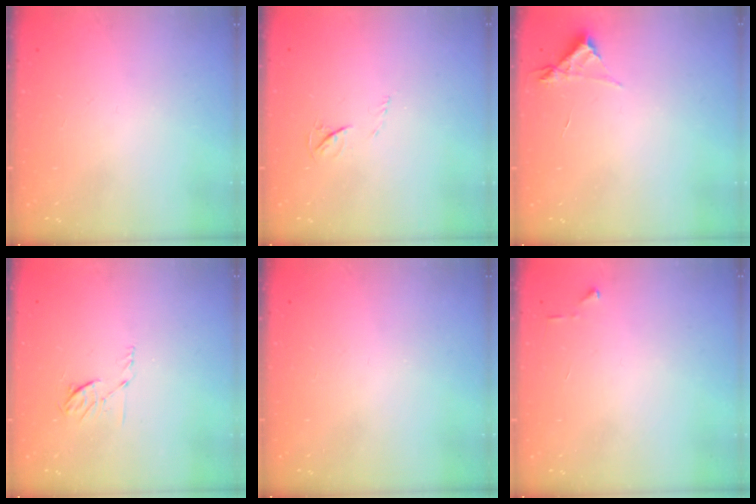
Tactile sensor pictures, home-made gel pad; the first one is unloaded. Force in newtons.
{"total": 3.3, "press": 3.2, "slide": 0.5}
{"total": 3.0, "press": 3.0, "slide": 0.3}
{"total": 5.2, "press": 5.1, "slide": 0.9}
{"total": 0.0}
{"total": 3.2, "press": 3.2, "slide": 0.4}